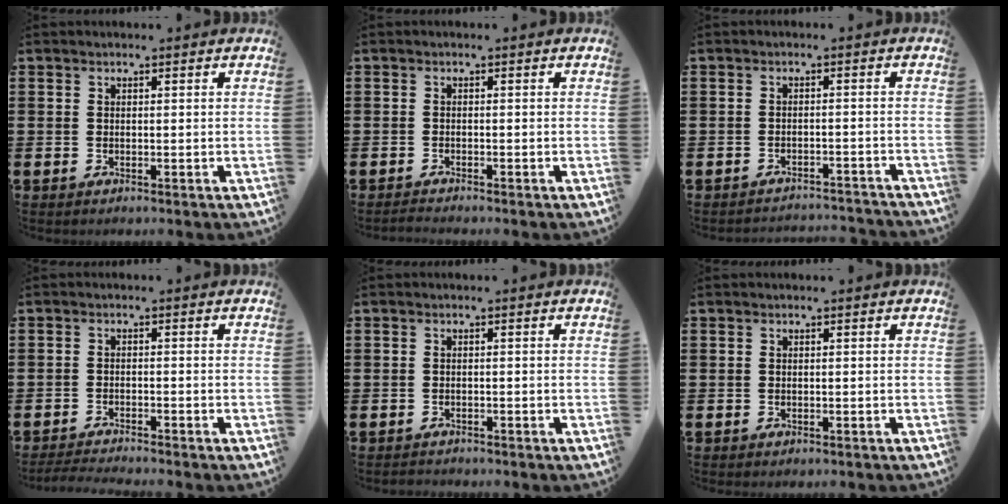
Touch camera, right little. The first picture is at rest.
{"total": 0.7, "force": [-0.7, 0.0, 0.2], "torque": [-0.004, -0.002, -0.013]}
{"total": 1.8, "force": [-1.8, -0.1, -0.1], "torque": [-0.003, 0.004, -0.039]}
{"total": 1.3, "force": [-1.3, -0.3, 0.2], "torque": [-0.001, 0.005, -0.026]}
{"total": 0.0}
{"total": 0.0}